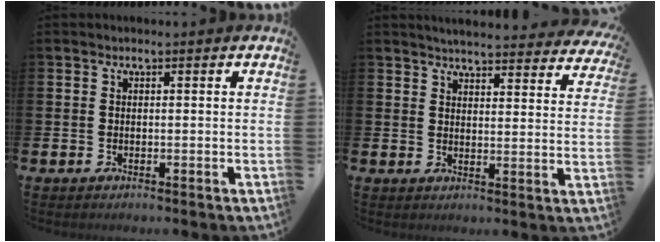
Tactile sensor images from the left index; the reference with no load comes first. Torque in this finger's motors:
{"motor_torque": [0.87, -1.27, 0.11, 0.02]}